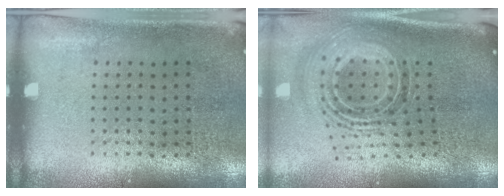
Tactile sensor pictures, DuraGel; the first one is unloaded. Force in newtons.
{"total": 1.7, "press": 1.3, "slide": 1.1}